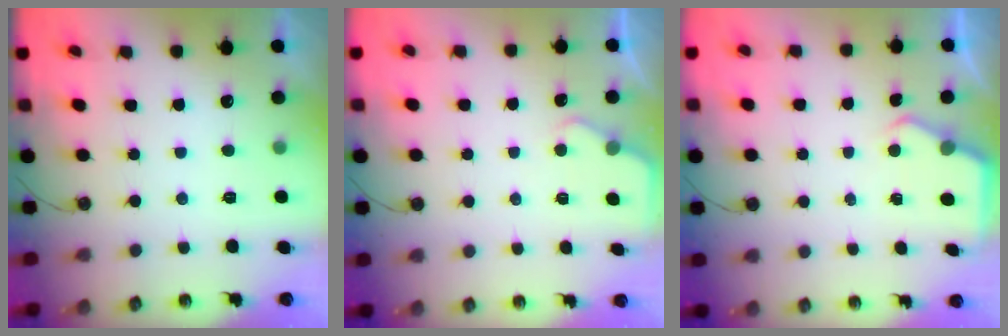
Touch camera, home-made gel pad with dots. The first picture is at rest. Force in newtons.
{"total": 3.6, "press": 3.6, "slide": 0.4}
{"total": 2.6, "press": 2.5, "slide": 0.4}